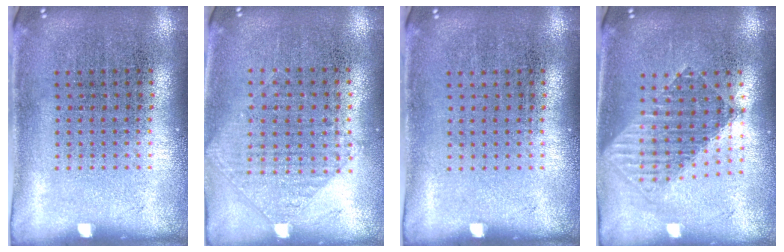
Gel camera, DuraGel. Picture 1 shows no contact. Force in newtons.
{"total": 0.9, "press": 0.9, "slide": 0.3}
{"total": 0.0}
{"total": 1.6, "press": 1.4, "slide": 0.9}